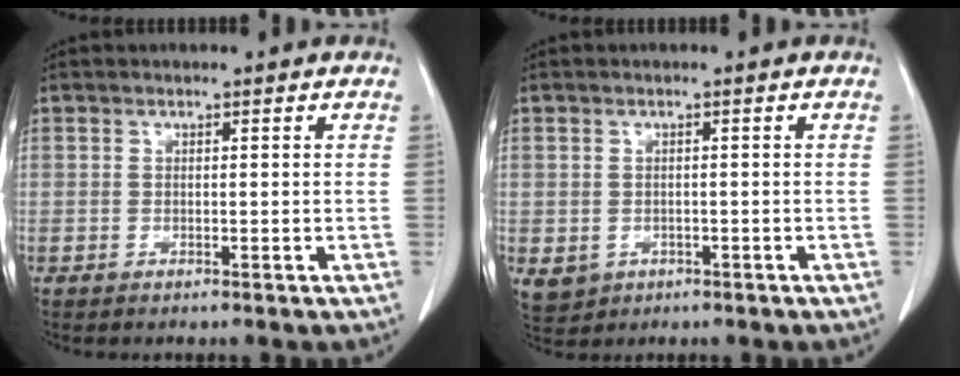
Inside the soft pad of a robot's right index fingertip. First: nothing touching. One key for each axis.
{"total": 3.6, "fx": -1.1, "fy": 3.3, "fz": 1.1, "tx": -0.018, "ty": -0.001, "tz": -0.004}